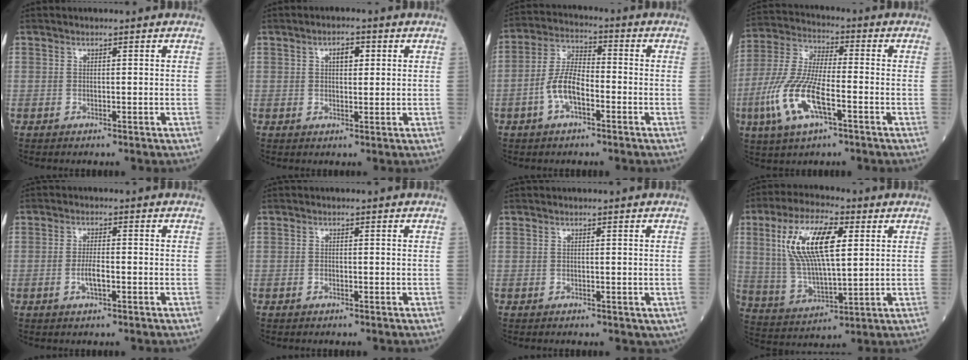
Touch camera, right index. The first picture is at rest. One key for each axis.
{"total": 3.0, "fx": 1.1, "fy": 1.4, "fz": 2.5, "tx": -0.041, "ty": 0.004, "tz": 0.016}
{"total": 7.5, "fx": -2.6, "fy": 3.1, "fz": 6.3, "tx": -0.136, "ty": 0.012, "tz": -0.053}
{"total": 12.8, "fx": -4.6, "fy": 3.7, "fz": 11.4, "tx": -0.253, "ty": -0.006, "tz": -0.088}
{"total": 2.8, "fx": -0.8, "fy": 0.6, "fz": 2.6, "tx": -0.053, "ty": 0.001, "tz": -0.015}
{"total": 0.5, "fx": -0.2, "fy": 0.3, "fz": 0.4, "tx": -0.008, "ty": 0.002, "tz": -0.003}
{"total": 1.0, "fx": -0.1, "fy": 0.8, "fz": 0.6, "tx": -0.003, "ty": 0.001, "tz": 0.002}
{"total": 15.0, "fx": 4.4, "fy": 4.5, "fz": 13.5, "tx": -0.280, "ty": 0.012, "tz": 0.085}